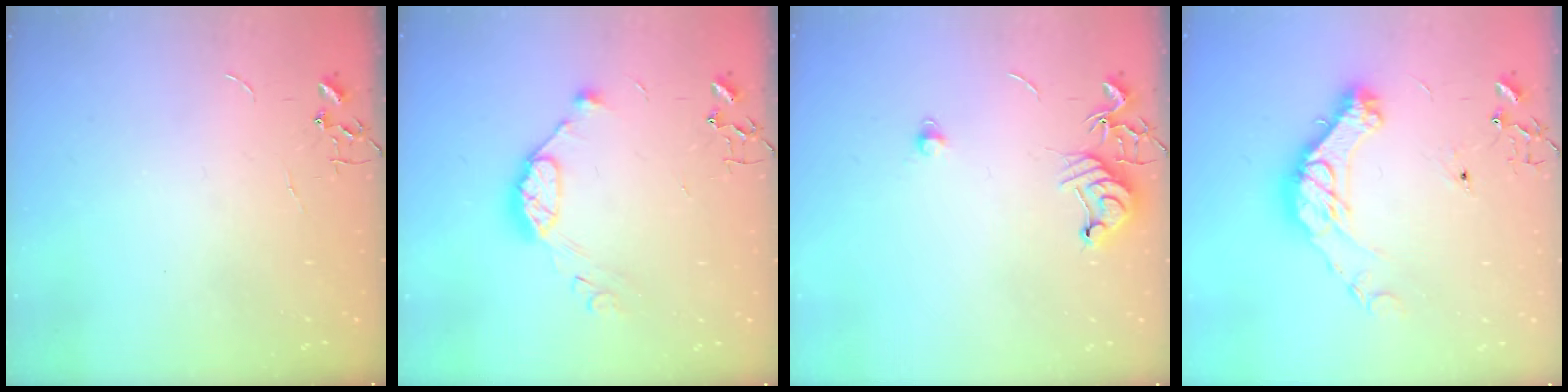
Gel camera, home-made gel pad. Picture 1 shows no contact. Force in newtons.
{"total": 10.8, "press": 10.7, "slide": 0.8}
{"total": 8.3, "press": 8.3, "slide": 1.0}
{"total": 17.2, "press": 17.1, "slide": 1.8}